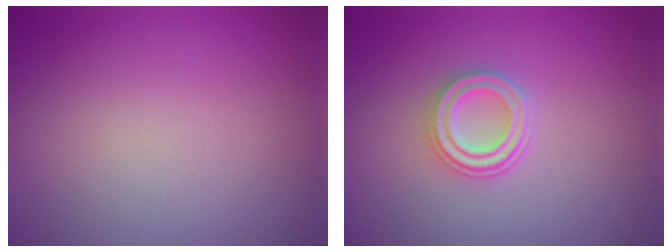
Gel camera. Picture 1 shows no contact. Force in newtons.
{"total": 2.9, "press": 2.5, "slide": 1.4}